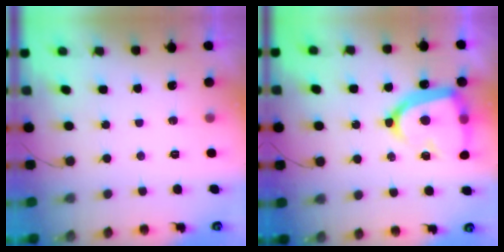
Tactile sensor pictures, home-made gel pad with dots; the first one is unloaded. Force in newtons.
{"total": 19.3, "press": 19.2, "slide": 1.6}